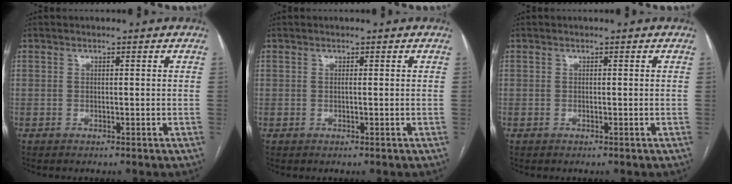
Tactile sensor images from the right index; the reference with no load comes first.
{"total": 0.0}
{"total": 0.0}